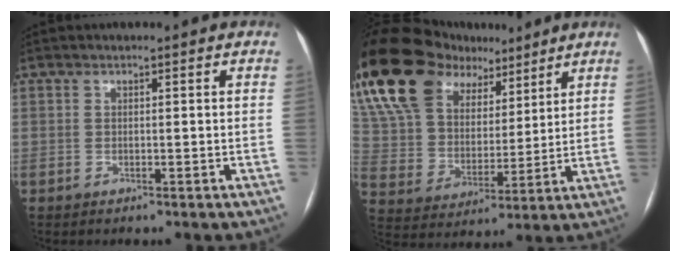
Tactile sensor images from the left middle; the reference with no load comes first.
{"total": 23.3, "force": [15.5, 12.9, 11.8], "torque": [-0.258, 0.072, 0.278]}